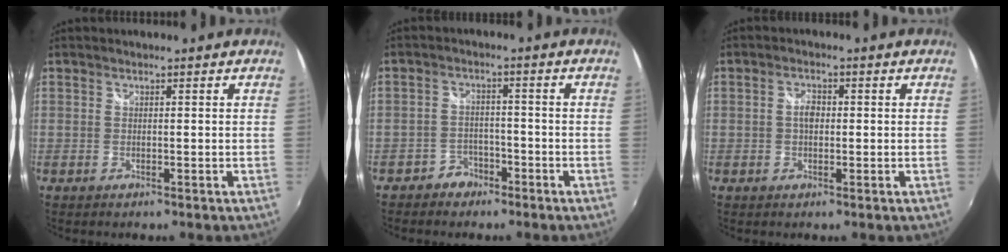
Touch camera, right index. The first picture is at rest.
{"total": 4.3, "force": [-3.2, 2.9, 0.3], "torque": [-0.018, 0.015, -0.056]}
{"total": 2.5, "force": [0.0, 1.6, 1.8], "torque": [-0.032, 0.006, -0.003]}